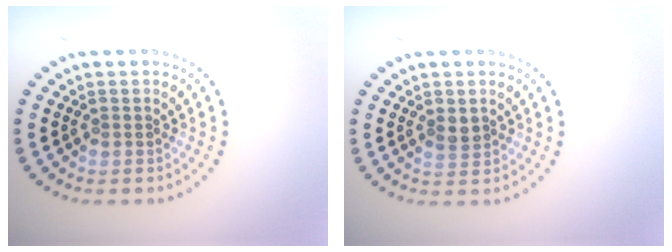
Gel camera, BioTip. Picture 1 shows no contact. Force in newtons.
{"total": 1.2, "press": 1.2, "slide": 0.3}